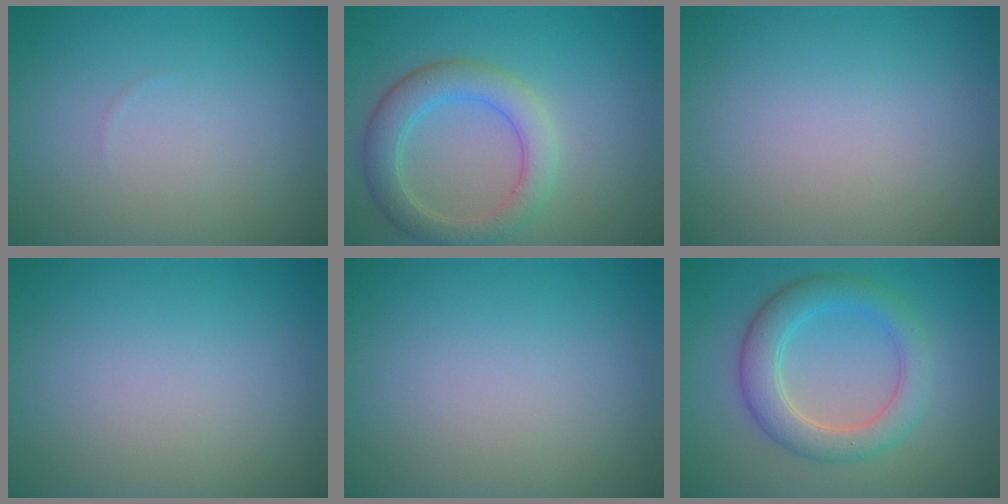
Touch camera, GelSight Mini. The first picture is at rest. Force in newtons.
{"total": 4.4, "press": 4.4, "slide": 0.3}
{"total": 0.0}
{"total": 0.0}
{"total": 0.0}
{"total": 4.6, "press": 4.6, "slide": 0.3}